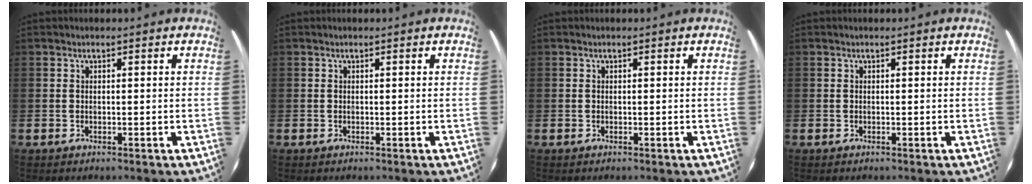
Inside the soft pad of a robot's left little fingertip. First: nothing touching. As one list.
[{"total": 0.0}, {"total": 0.0}, {"total": 0.0}]